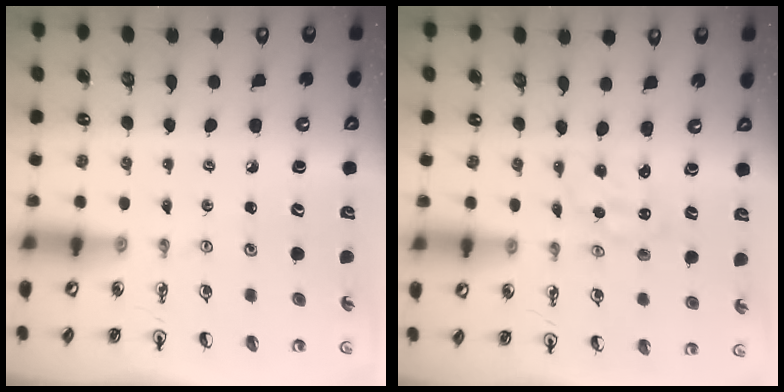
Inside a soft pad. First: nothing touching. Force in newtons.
{"total": 0.0}